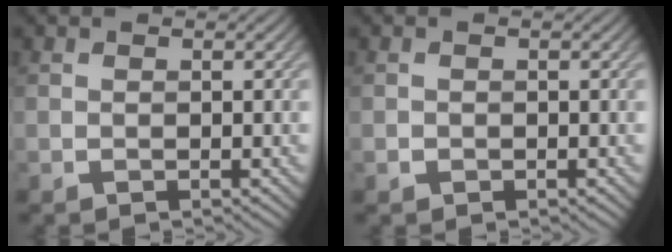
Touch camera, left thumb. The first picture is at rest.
{"total": 0.6, "force": [-0.3, 0.5, 0.1], "torque": [0.000, -0.005, -0.007]}